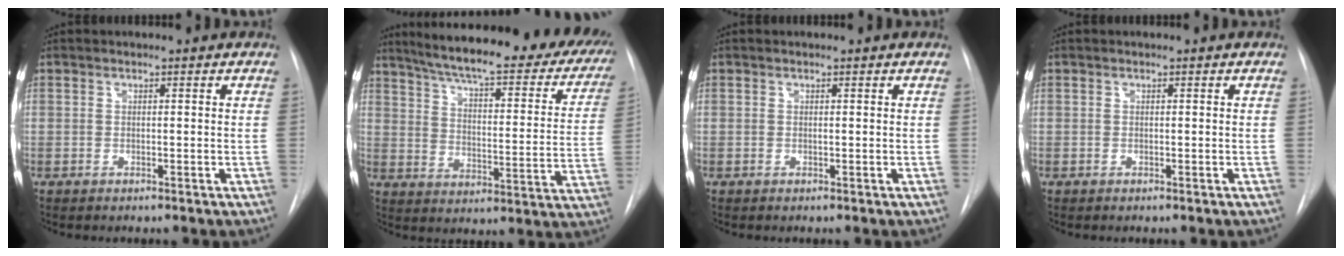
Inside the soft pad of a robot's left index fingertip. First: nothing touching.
{"total": 30.6, "force": [24.9, 6.5, 16.5], "torque": [-0.233, -0.046, 0.305]}
{"total": 0.0}
{"total": 0.0}